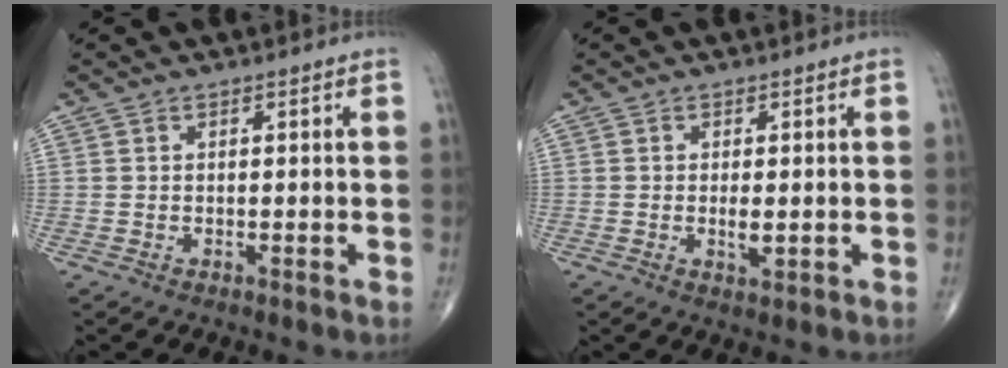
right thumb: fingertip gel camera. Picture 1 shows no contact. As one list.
[{"total": 2.4, "force": [-0.3, 1.0, 2.2], "torque": [-0.039, -0.005, -0.005]}]